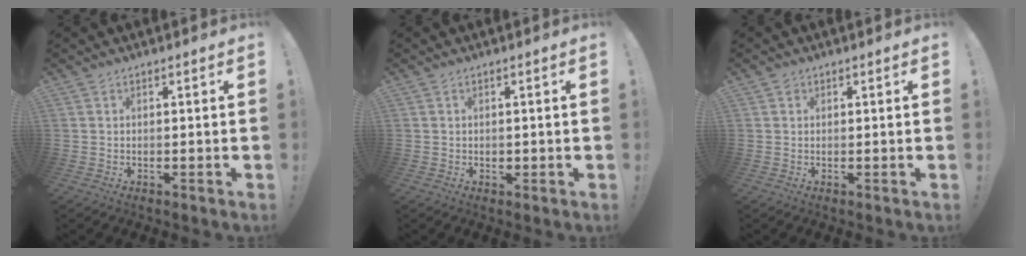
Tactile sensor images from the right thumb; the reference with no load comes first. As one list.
[{"total": 0.7, "force": [-0.1, 0.6, 0.3], "torque": [-0.004, 0.001, -0.001]}, {"total": 1.0, "force": [0.5, 0.8, 0.0], "torque": [0.003, 0.000, 0.009]}]